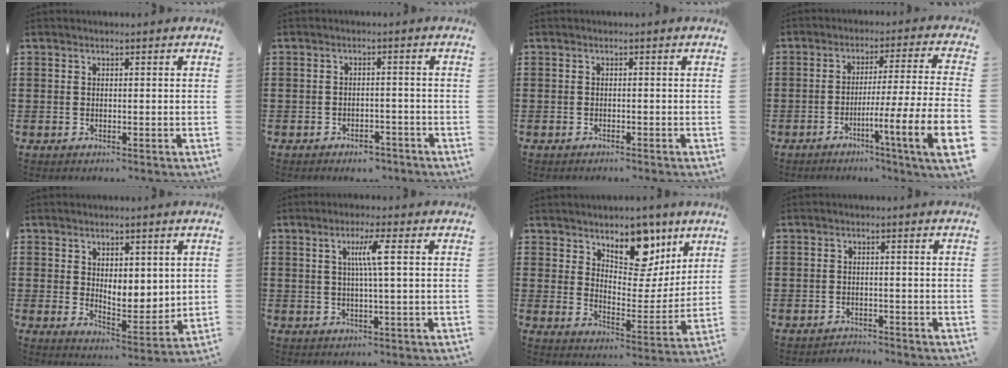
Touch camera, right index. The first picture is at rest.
{"total": 2.8, "force": [-2.7, 0.7, 0.3], "torque": [-0.012, 0.001, -0.056]}
{"total": 0.6, "force": [-0.6, 0.0, 0.2], "torque": [-0.005, -0.003, -0.012]}
{"total": 5.9, "force": [-2.6, -0.5, 5.2], "torque": [-0.093, -0.032, -0.060]}
{"total": 4.5, "force": [2.9, 2.7, 2.1], "torque": [-0.037, -0.014, 0.050]}
{"total": 4.6, "force": [0.8, -0.3, 4.5], "torque": [-0.086, -0.002, 0.007]}
{"total": 10.4, "force": [7.6, 5.2, 4.6], "torque": [-0.086, -0.034, 0.136]}
{"total": 1.7, "force": [-1.7, 0.2, -0.1], "torque": [-0.005, 0.001, -0.039]}